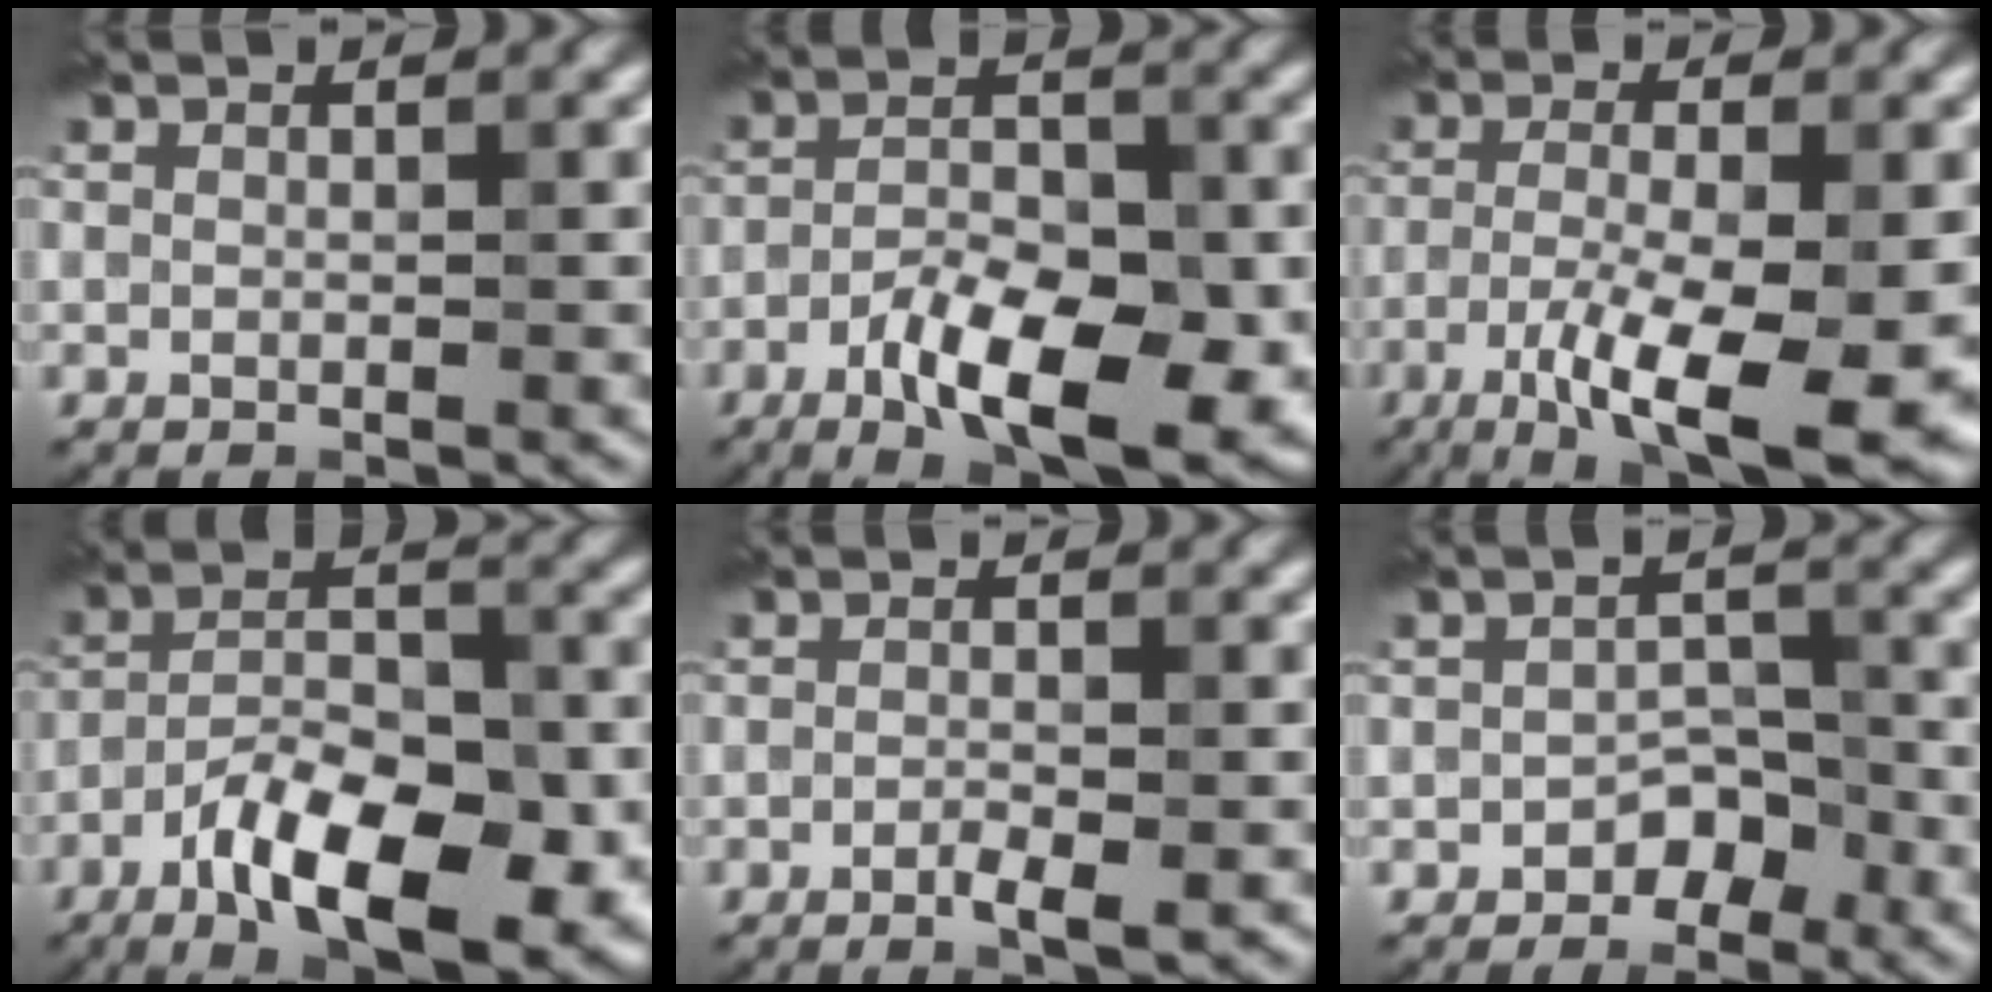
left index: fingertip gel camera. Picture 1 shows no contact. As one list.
[{"total": 8.8, "force": [-4.2, 3.3, 7.0], "torque": [-0.112, 0.002, -0.070]}, {"total": 10.1, "force": [-3.9, 2.6, 9.0], "torque": [-0.155, -0.017, -0.063]}, {"total": 10.5, "force": [-5.7, 3.9, 7.9], "torque": [-0.127, 0.004, -0.102]}, {"total": 1.8, "force": [-0.8, 0.4, 1.6], "torque": [-0.028, -0.003, -0.015]}, {"total": 2.5, "force": [-1.6, 1.6, 1.1], "torque": [-0.010, 0.009, -0.027]}]